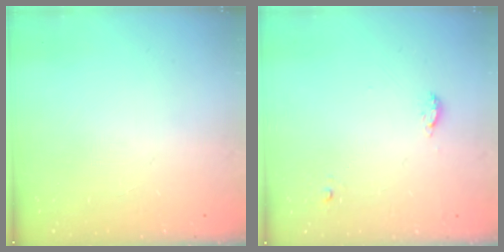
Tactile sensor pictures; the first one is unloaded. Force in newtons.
{"total": 5.3, "press": 5.0, "slide": 1.7}